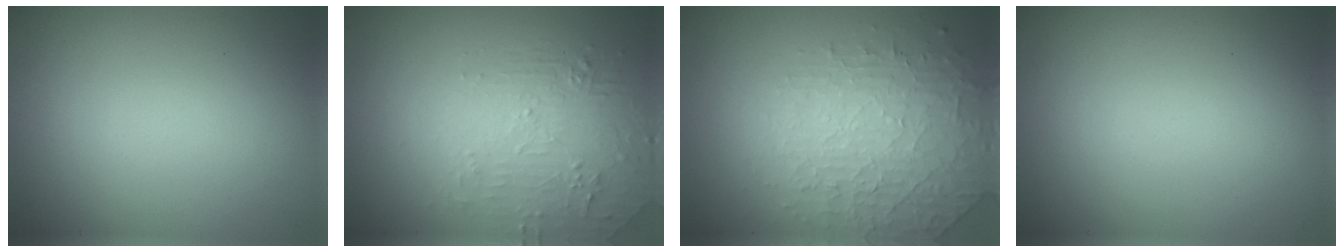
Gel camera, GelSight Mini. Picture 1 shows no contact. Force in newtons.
{"total": 2.2, "press": 1.3, "slide": 1.8}
{"total": 4.3, "press": 3.5, "slide": 2.6}
{"total": 0.0}